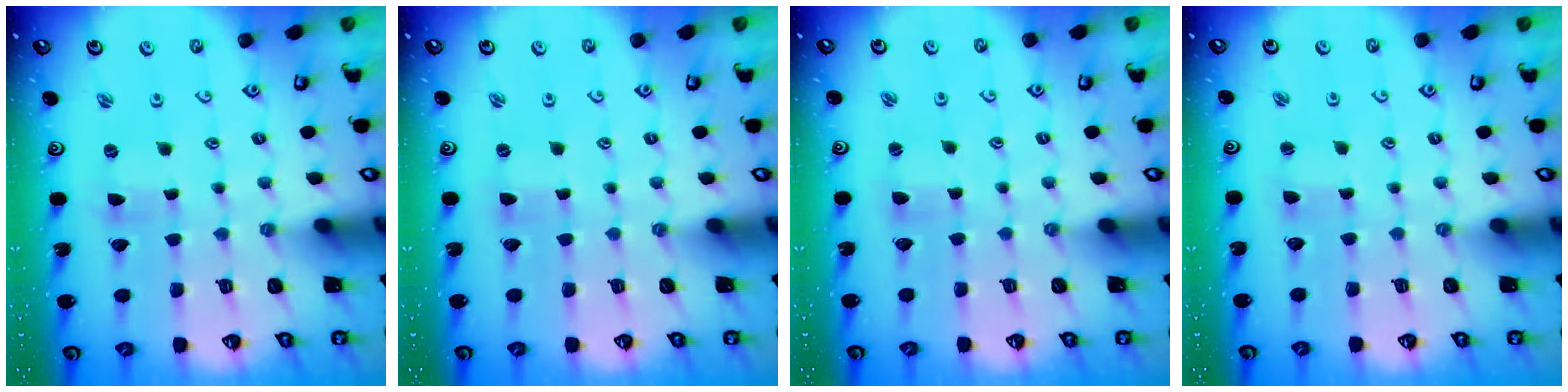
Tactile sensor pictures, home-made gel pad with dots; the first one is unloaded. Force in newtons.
{"total": 0.0}
{"total": 2.4, "press": 2.4, "slide": 0.3}
{"total": 1.7, "press": 1.7, "slide": 0.2}